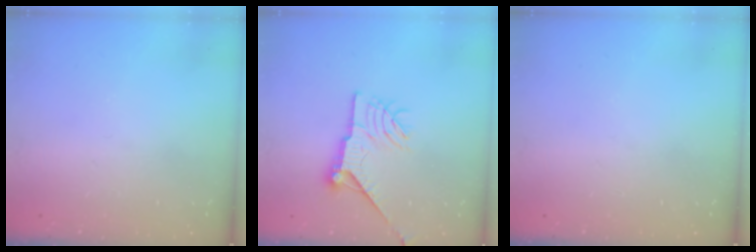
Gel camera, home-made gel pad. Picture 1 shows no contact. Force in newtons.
{"total": 11.6, "press": 11.5, "slide": 1.2}
{"total": 0.0}